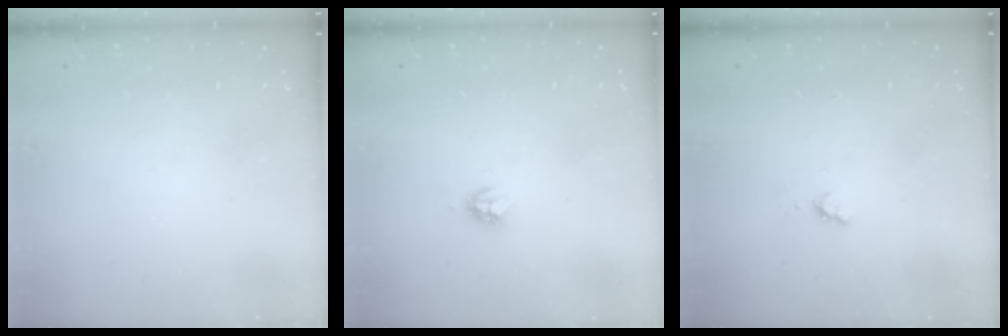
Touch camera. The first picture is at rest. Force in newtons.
{"total": 3.9, "press": 3.9, "slide": 0.5}
{"total": 4.4, "press": 4.4, "slide": 0.3}